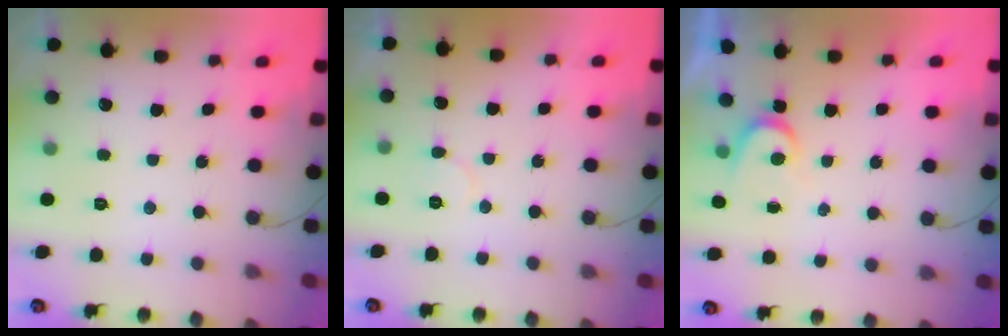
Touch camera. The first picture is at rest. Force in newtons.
{"total": 3.9, "press": 3.8, "slide": 0.5}
{"total": 3.7, "press": 3.6, "slide": 0.4}